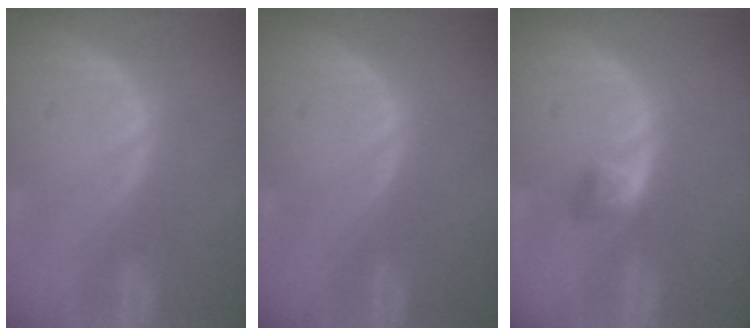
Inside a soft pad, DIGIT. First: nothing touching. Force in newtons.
{"total": 0.0}
{"total": 2.7, "press": 2.5, "slide": 1.1}